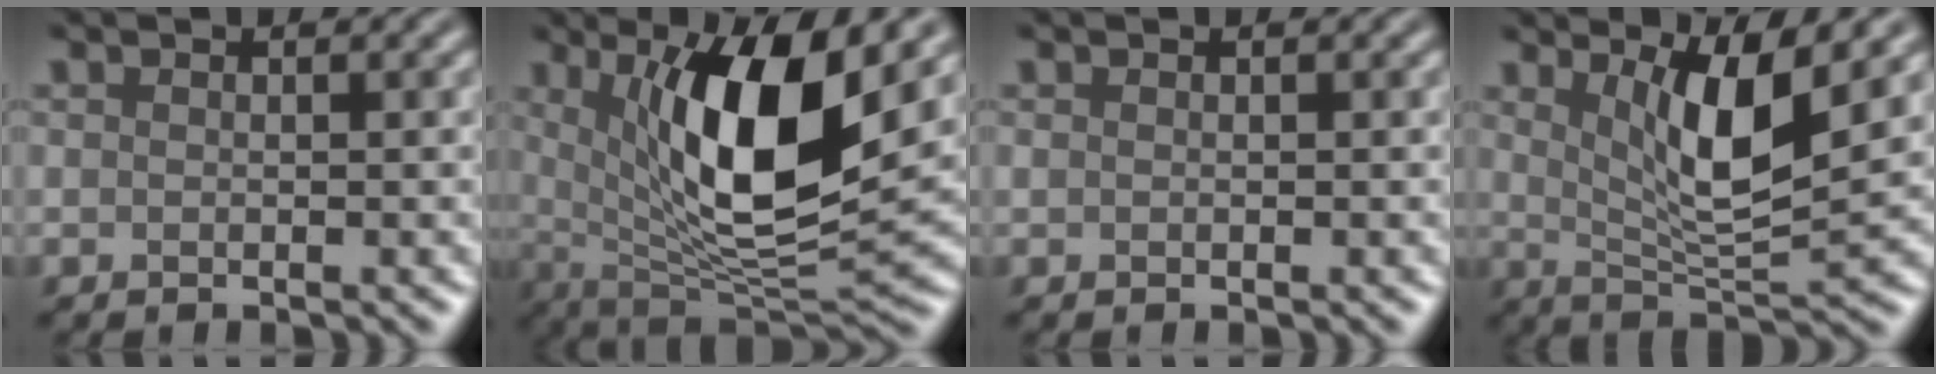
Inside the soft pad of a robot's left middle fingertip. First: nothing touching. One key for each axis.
{"total": 10.8, "fx": 2.8, "fy": 3.2, "fz": 10.0, "tx": -0.155, "ty": -0.017, "tz": 0.055}
{"total": 0.0}
{"total": 6.5, "fx": 2.5, "fy": 1.5, "fz": 5.8, "tx": -0.100, "ty": -0.010, "tz": 0.047}